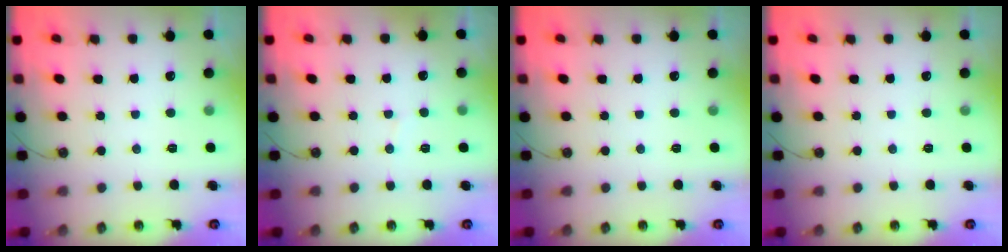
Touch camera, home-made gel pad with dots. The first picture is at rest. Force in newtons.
{"total": 2.8, "press": 2.8, "slide": 0.2}
{"total": 0.0}
{"total": 0.0}